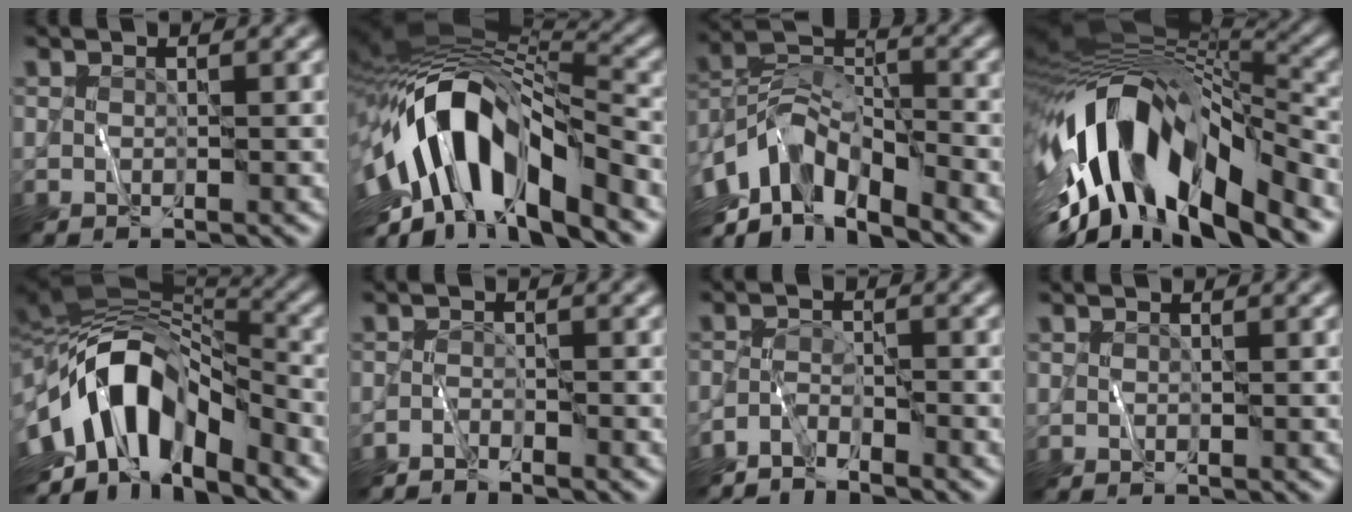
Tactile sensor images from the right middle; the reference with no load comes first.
{"total": 14.0, "force": [-4.8, 6.5, 11.5], "torque": [-0.202, 0.011, -0.086]}
{"total": 10.0, "force": [-4.9, 4.5, 7.5], "torque": [-0.133, 0.006, -0.101]}
{"total": 15.4, "force": [-5.6, 6.9, 12.6], "torque": [-0.236, 0.010, -0.096]}
{"total": 13.4, "force": [-4.7, 7.1, 10.3], "torque": [-0.177, 0.004, -0.091]}
{"total": 1.5, "force": [-1.5, -0.1, 0.2], "torque": [-0.006, 0.000, -0.034]}
{"total": 2.5, "force": [-2.4, 0.3, 0.8], "torque": [-0.016, 0.002, -0.055]}
{"total": 0.0}